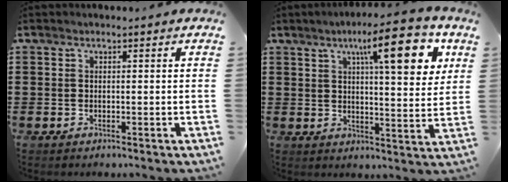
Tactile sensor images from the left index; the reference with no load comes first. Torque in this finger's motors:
{"motor_torque": [1.85, -0.29, 1.05, 0.21]}